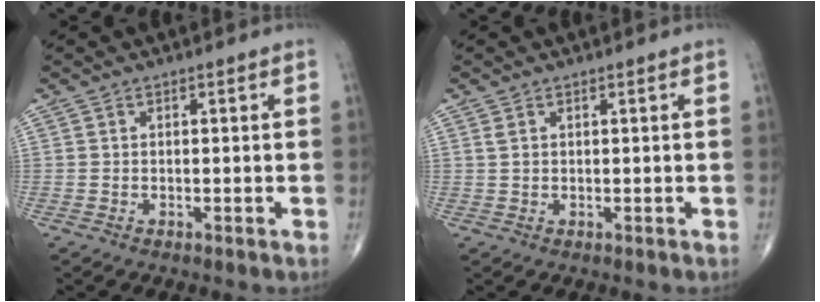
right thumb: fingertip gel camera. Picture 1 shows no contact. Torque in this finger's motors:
{"motor_torque": [-0.31, -0.31, 0.13, 0.39, -0.01]}